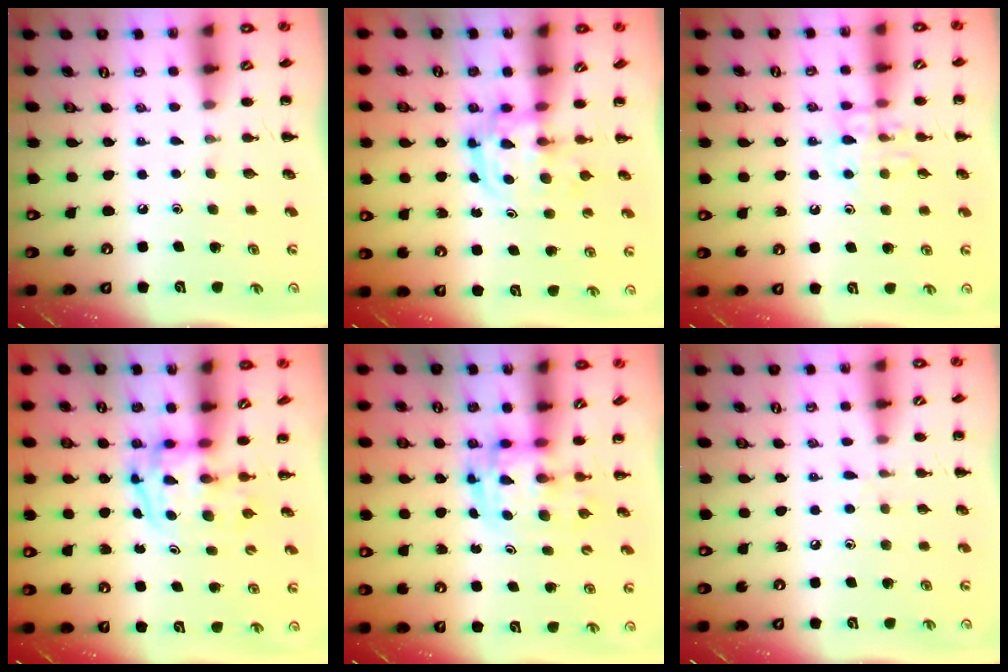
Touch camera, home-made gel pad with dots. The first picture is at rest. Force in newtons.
{"total": 2.9, "press": 2.9, "slide": 0.3}
{"total": 9.8, "press": 9.8, "slide": 0.6}
{"total": 4.0, "press": 3.9, "slide": 0.6}
{"total": 3.0, "press": 3.0, "slide": 0.5}
{"total": 3.8, "press": 3.4, "slide": 1.7}